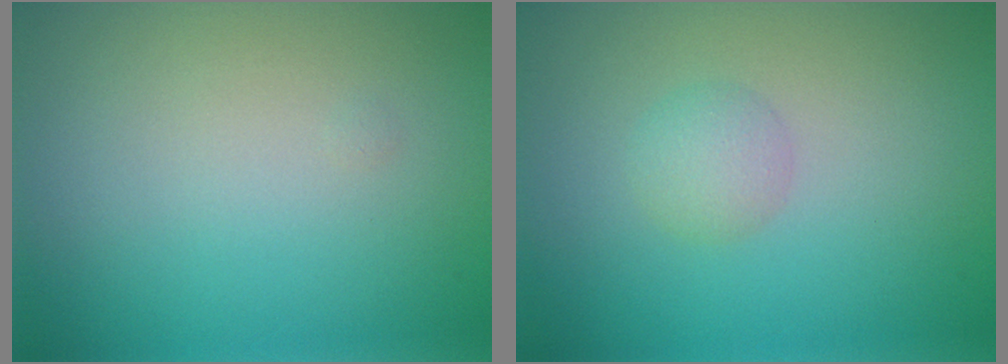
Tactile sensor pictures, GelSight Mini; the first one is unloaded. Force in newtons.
{"total": 1.5, "press": 1.5, "slide": 0.0}